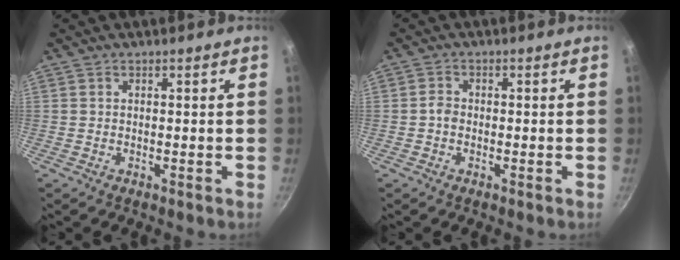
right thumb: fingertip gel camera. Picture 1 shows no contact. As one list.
[{"total": 1.8, "force": [-0.5, 1.5, 1.0], "torque": [-0.015, 0.013, -0.011]}]